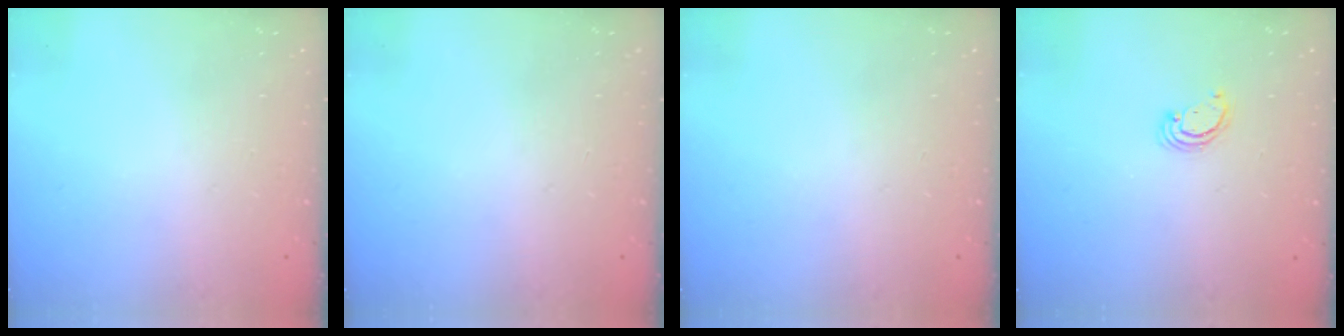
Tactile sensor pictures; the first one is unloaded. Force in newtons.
{"total": 0.0}
{"total": 0.0}
{"total": 2.6, "press": 2.6, "slide": 0.3}